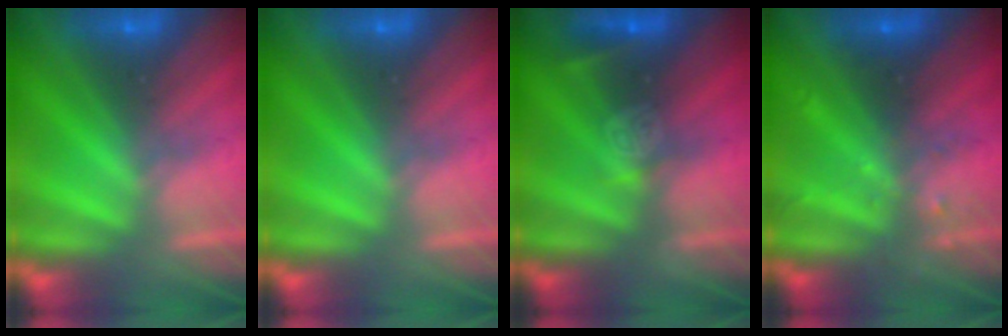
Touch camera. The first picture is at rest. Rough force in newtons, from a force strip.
{"total": 0.0}
{"total": 3.7}
{"total": 2.4}